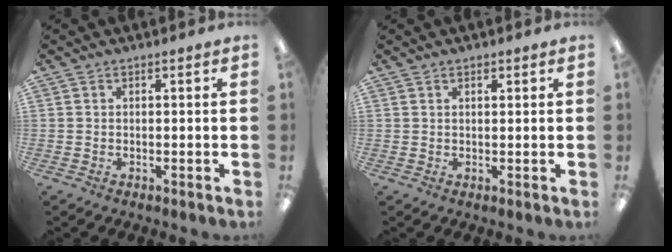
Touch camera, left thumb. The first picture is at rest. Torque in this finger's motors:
{"motor_torque": [0.06, -0.10, -0.24, 0.09, -0.08]}